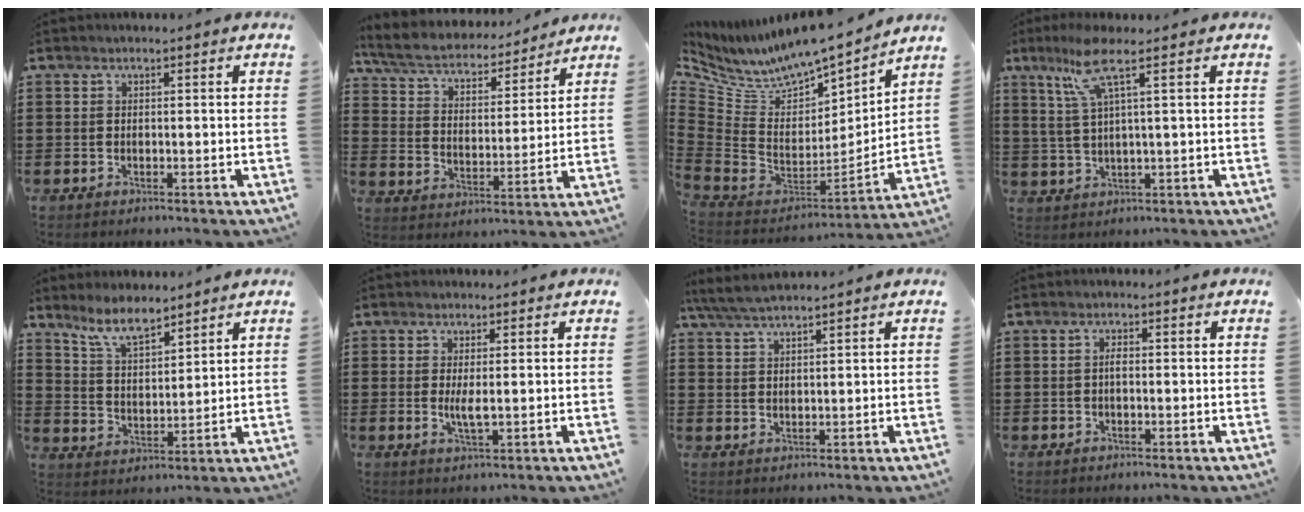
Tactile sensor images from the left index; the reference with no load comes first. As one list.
[{"total": 5.7, "force": [5.2, 1.2, 2.0], "torque": [-0.064, -0.032, 0.087]}, {"total": 7.8, "force": [7.0, 2.6, 2.5], "torque": [-0.089, -0.066, 0.121]}, {"total": 6.9, "force": [3.4, -0.1, 5.9], "torque": [-0.140, -0.005, 0.054]}, {"total": 6.8, "force": [5.9, 1.6, 3.0], "torque": [-0.077, -0.016, 0.109]}, {"total": 2.9, "force": [0.2, 0.5, 2.9], "torque": [-0.052, -0.003, 0.004]}, {"total": 3.9, "force": [3.5, 0.9, 1.6], "torque": [-0.042, -0.003, 0.066]}, {"total": 1.4, "force": [0.1, 0.6, 1.2], "torque": [-0.024, 0.003, 0.001]}]